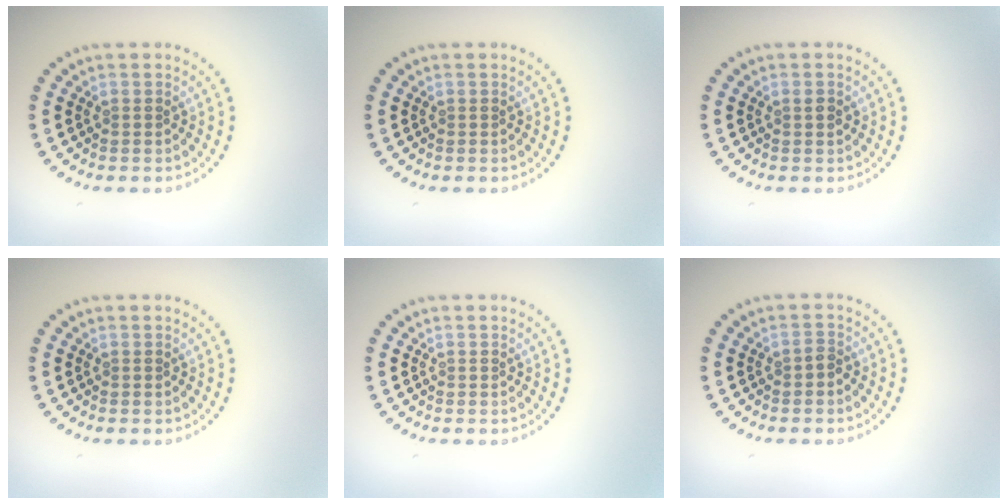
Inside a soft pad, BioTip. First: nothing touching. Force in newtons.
{"total": 0.0}
{"total": 0.7, "press": 0.7, "slide": 0.1}
{"total": 0.0}
{"total": 0.0}
{"total": 0.9, "press": 0.7, "slide": 0.5}